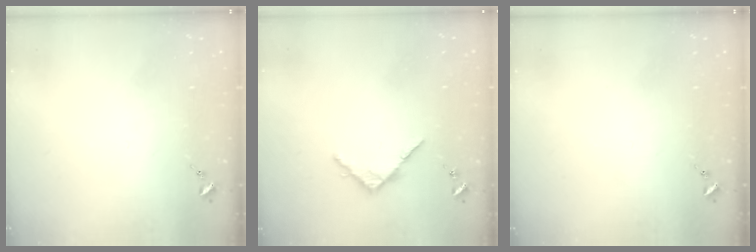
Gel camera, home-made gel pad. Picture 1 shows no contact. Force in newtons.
{"total": 4.9, "press": 4.9, "slide": 0.5}
{"total": 0.0}